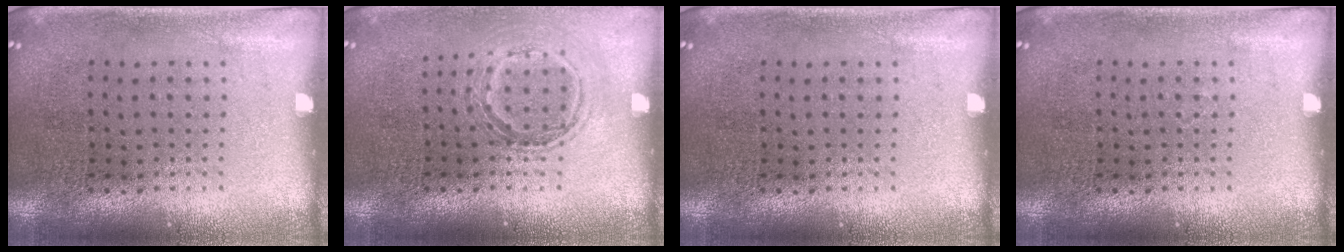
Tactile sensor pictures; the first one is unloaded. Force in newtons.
{"total": 1.3, "press": 1.1, "slide": 0.7}
{"total": 0.0}
{"total": 0.0}